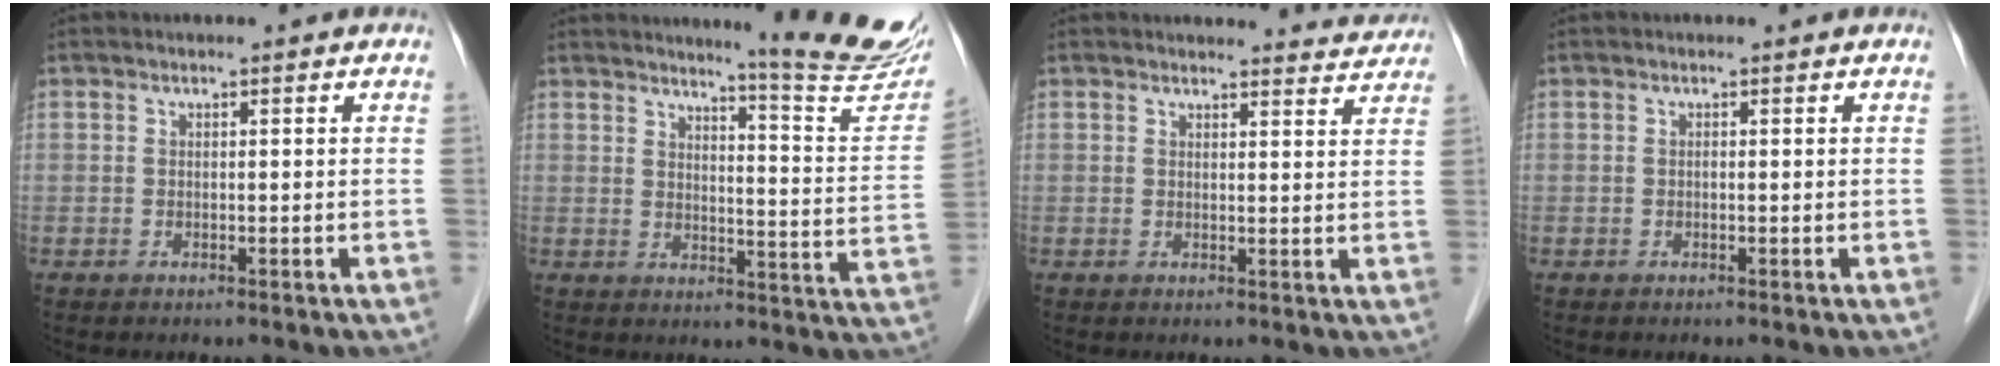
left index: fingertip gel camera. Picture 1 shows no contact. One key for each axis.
{"total": 14.6, "fx": 13.5, "fy": -0.7, "fz": 5.5, "tx": -0.067, "ty": -0.086, "tz": 0.151}
{"total": 5.7, "fx": 5.6, "fy": 0.7, "fz": -0.1, "tx": 0.007, "ty": -0.013, "tz": 0.047}
{"total": 0.0}